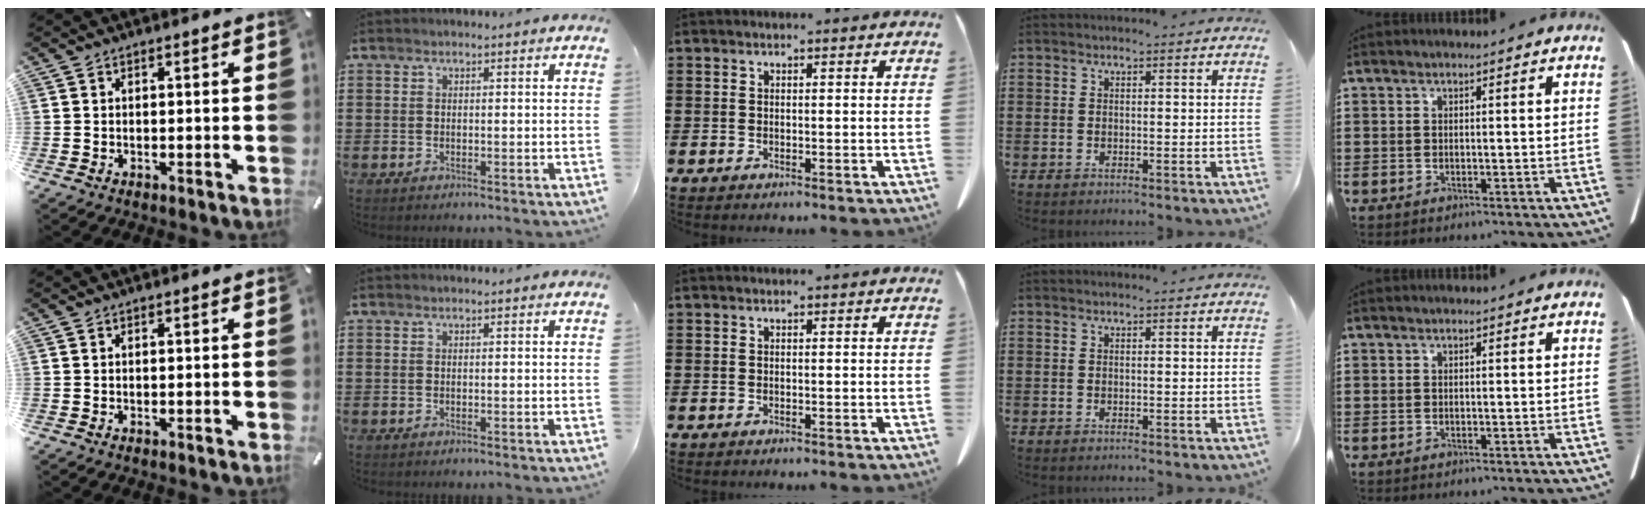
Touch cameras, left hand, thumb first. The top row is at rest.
{}